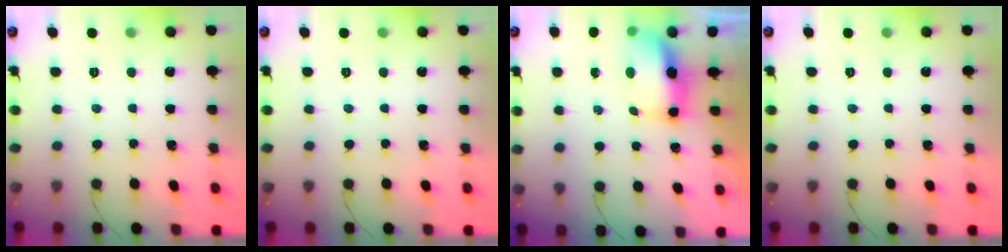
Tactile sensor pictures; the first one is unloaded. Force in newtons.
{"total": 0.0}
{"total": 7.4, "press": 7.4, "slide": 0.8}
{"total": 0.0}